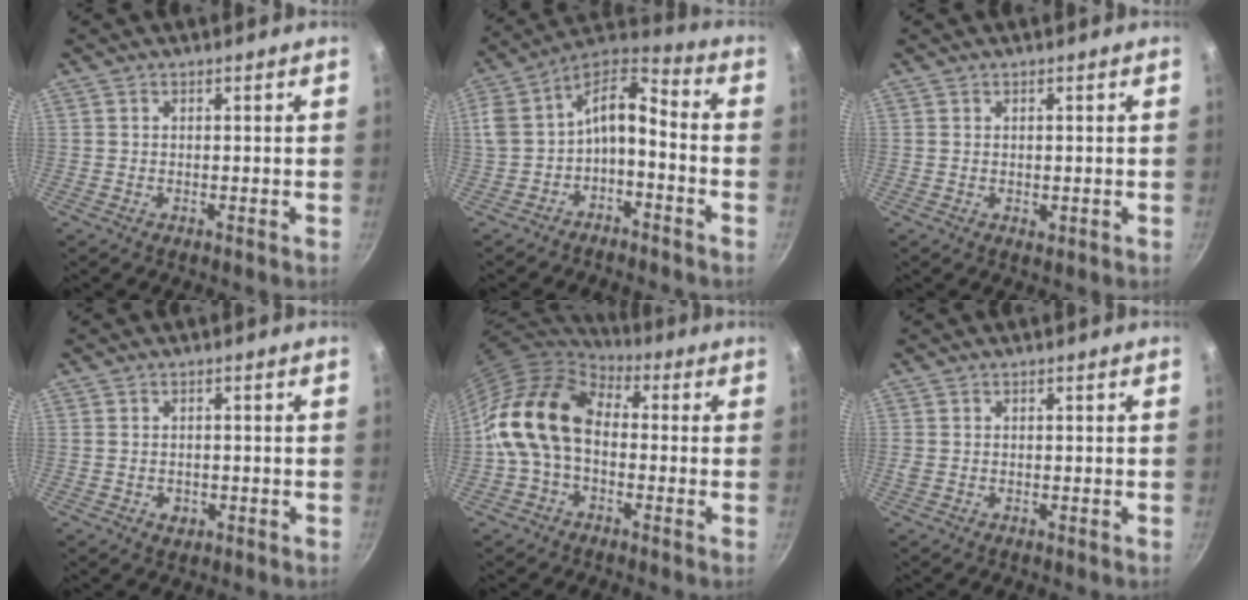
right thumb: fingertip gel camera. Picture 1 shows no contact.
{"total": 13.4, "force": [-3.7, 7.2, 10.7], "torque": [-0.206, 0.072, -0.073]}
{"total": 0.8, "force": [0.1, 0.6, 0.5], "torque": [-0.007, -0.001, 0.001]}
{"total": 2.4, "force": [-0.8, 1.8, 1.4], "torque": [-0.023, 0.003, -0.010]}
{"total": 15.3, "force": [-0.4, 10.5, 11.0], "torque": [-0.181, 0.035, -0.024]}
{"total": 1.0, "force": [-0.2, 0.8, 0.5], "torque": [-0.011, 0.001, -0.003]}